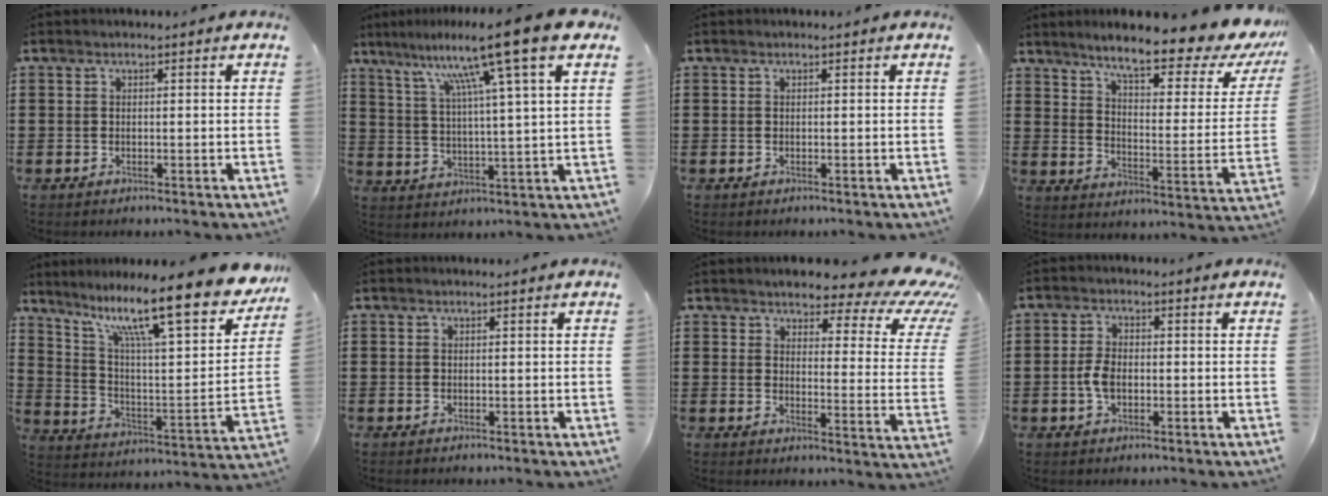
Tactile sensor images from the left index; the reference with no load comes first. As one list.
[{"total": 13.4, "force": [8.7, -0.9, 10.2], "torque": [-0.205, -0.033, 0.130]}, {"total": 0.0}, {"total": 10.0, "force": [8.0, 0.6, 6.0], "torque": [-0.115, -0.056, 0.123]}, {"total": 15.9, "force": [11.2, 2.3, 11.0], "torque": [-0.212, -0.068, 0.181]}, {"total": 0.0}, {"total": 6.0, "force": [4.8, 1.2, 3.4], "torque": [-0.065, -0.040, 0.075]}, {"total": 4.0, "force": [-0.7, 2.2, 3.2], "torque": [-0.081, -0.003, -0.020]}]